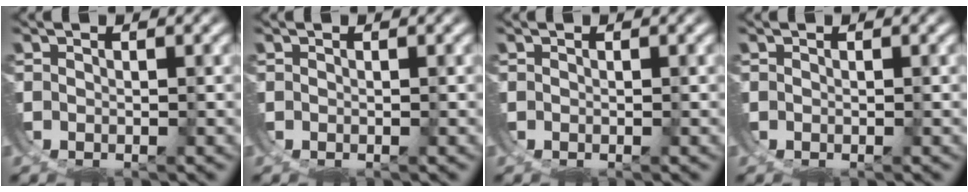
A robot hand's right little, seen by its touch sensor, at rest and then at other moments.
{"total": 0.0}
{"total": 0.0}
{"total": 0.0}